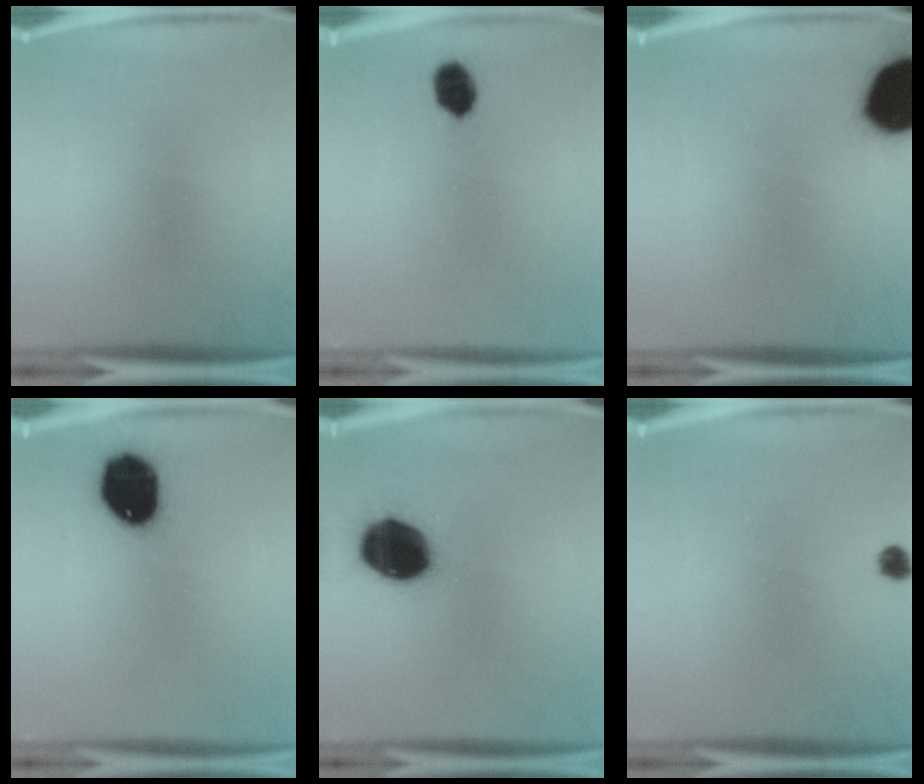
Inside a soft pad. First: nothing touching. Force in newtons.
{"total": 5.1}
{"total": 18.0}
{"total": 15.3}
{"total": 18.4}
{"total": 1.8}